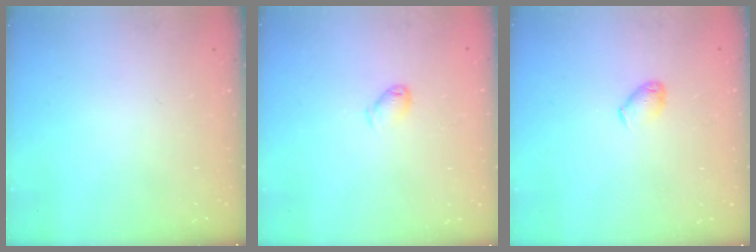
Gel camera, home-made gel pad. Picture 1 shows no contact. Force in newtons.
{"total": 3.8, "press": 3.7, "slide": 0.5}
{"total": 4.3, "press": 4.2, "slide": 1.0}